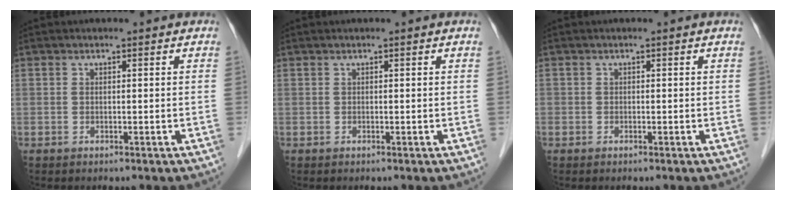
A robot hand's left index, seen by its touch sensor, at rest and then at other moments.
{"total": 0.0}
{"total": 0.0}